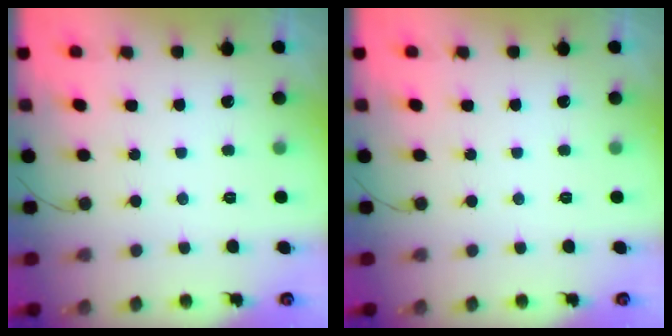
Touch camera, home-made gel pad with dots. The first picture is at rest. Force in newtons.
{"total": 0.0}